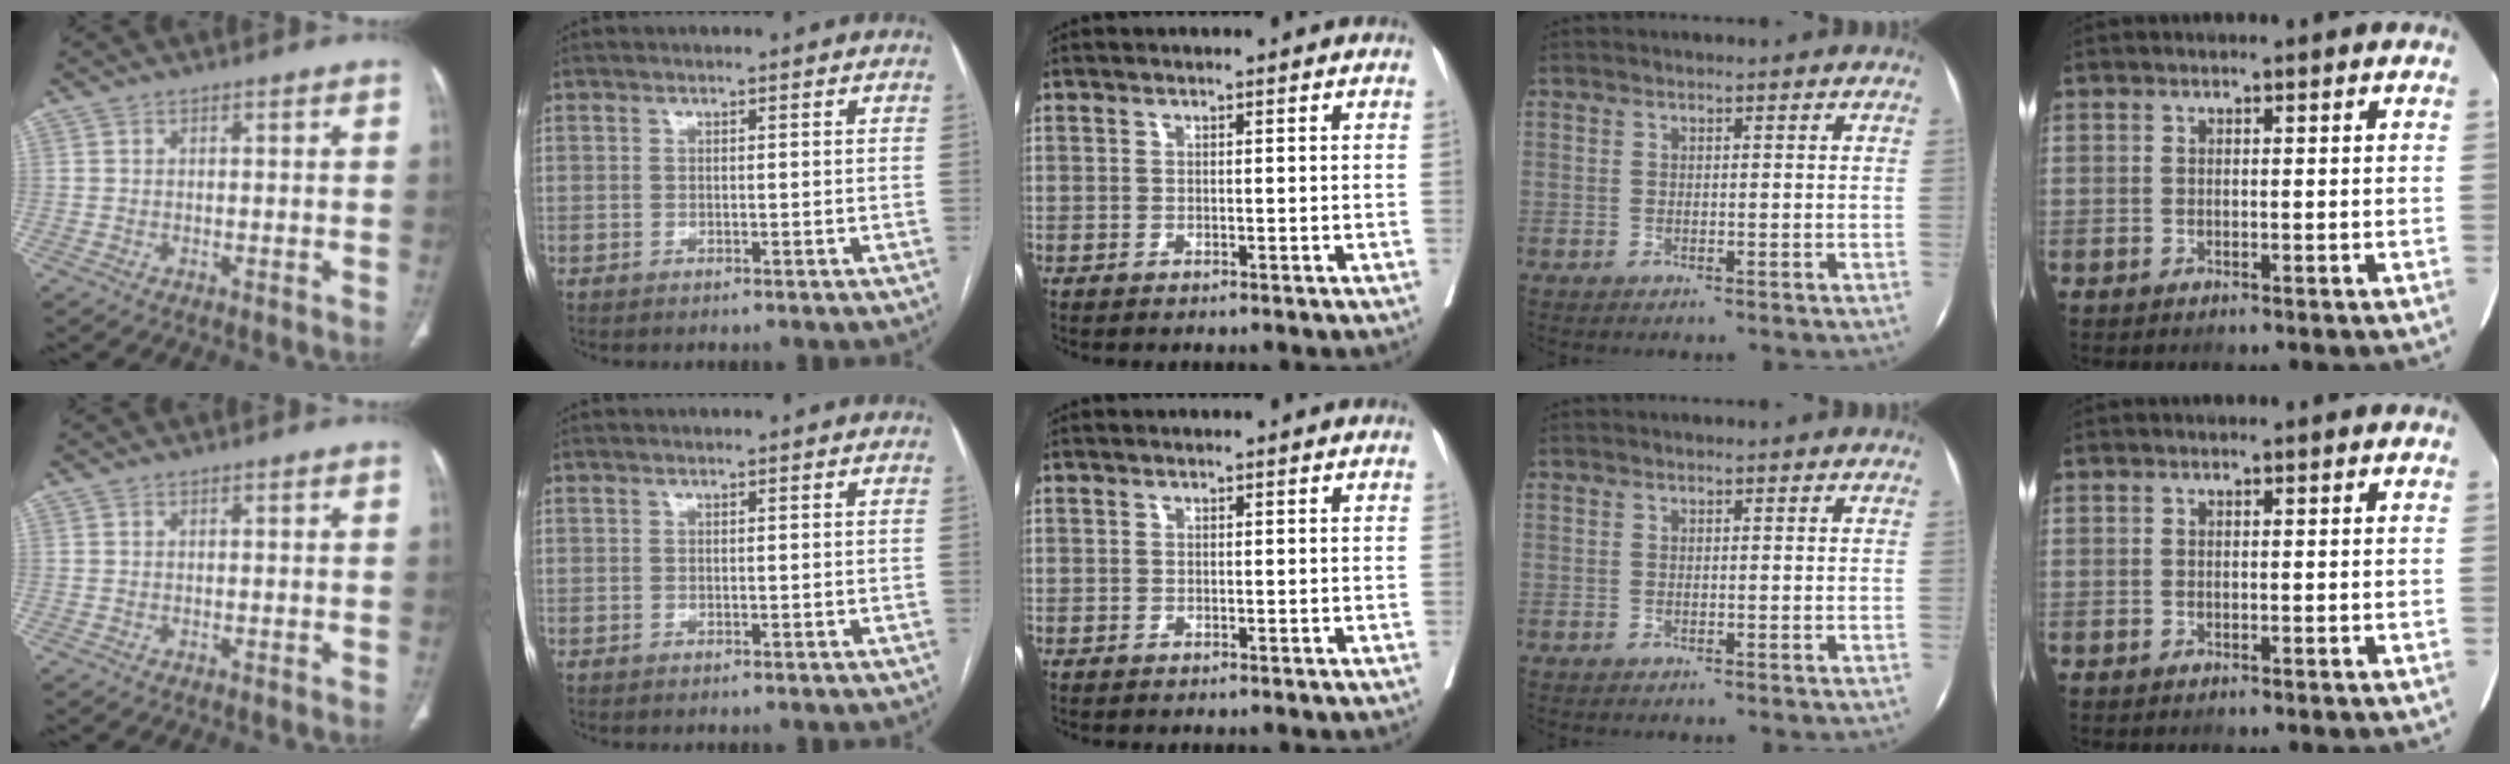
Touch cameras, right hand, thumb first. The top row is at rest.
{}